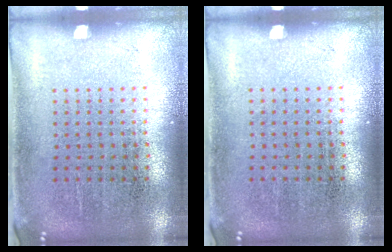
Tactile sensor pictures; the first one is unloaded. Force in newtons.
{"total": 0.0}